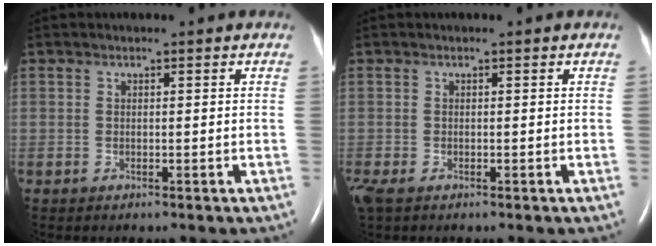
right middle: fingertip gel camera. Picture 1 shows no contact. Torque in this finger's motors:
{"motor_torque": [0.33, -0.31, 0.14, 0.04]}